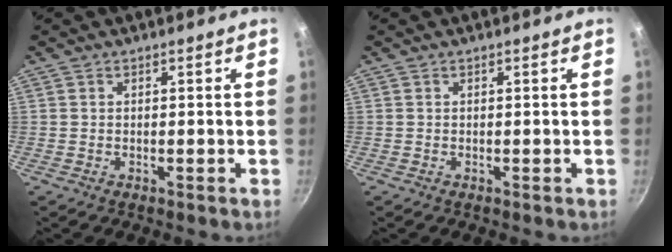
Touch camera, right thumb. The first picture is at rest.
{"total": 0.0}